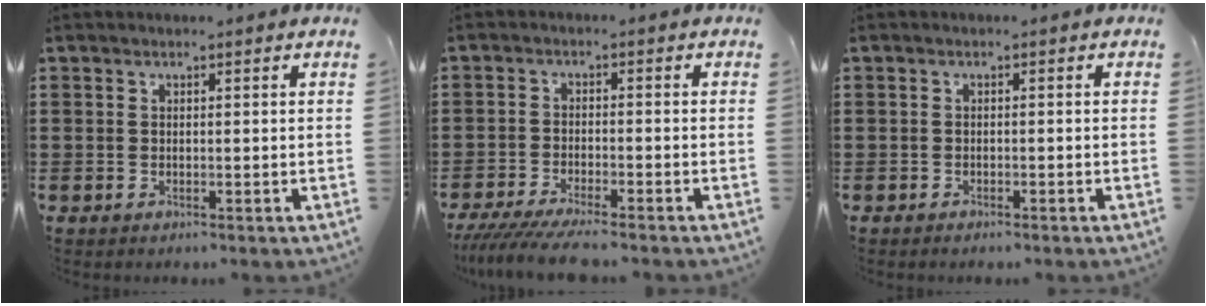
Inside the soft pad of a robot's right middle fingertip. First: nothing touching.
{"total": 4.9, "force": [-4.5, 0.1, 1.8], "torque": [-0.045, -0.016, -0.089]}
{"total": 0.8, "force": [-0.8, 0.1, 0.1], "torque": [-0.004, -0.002, -0.017]}